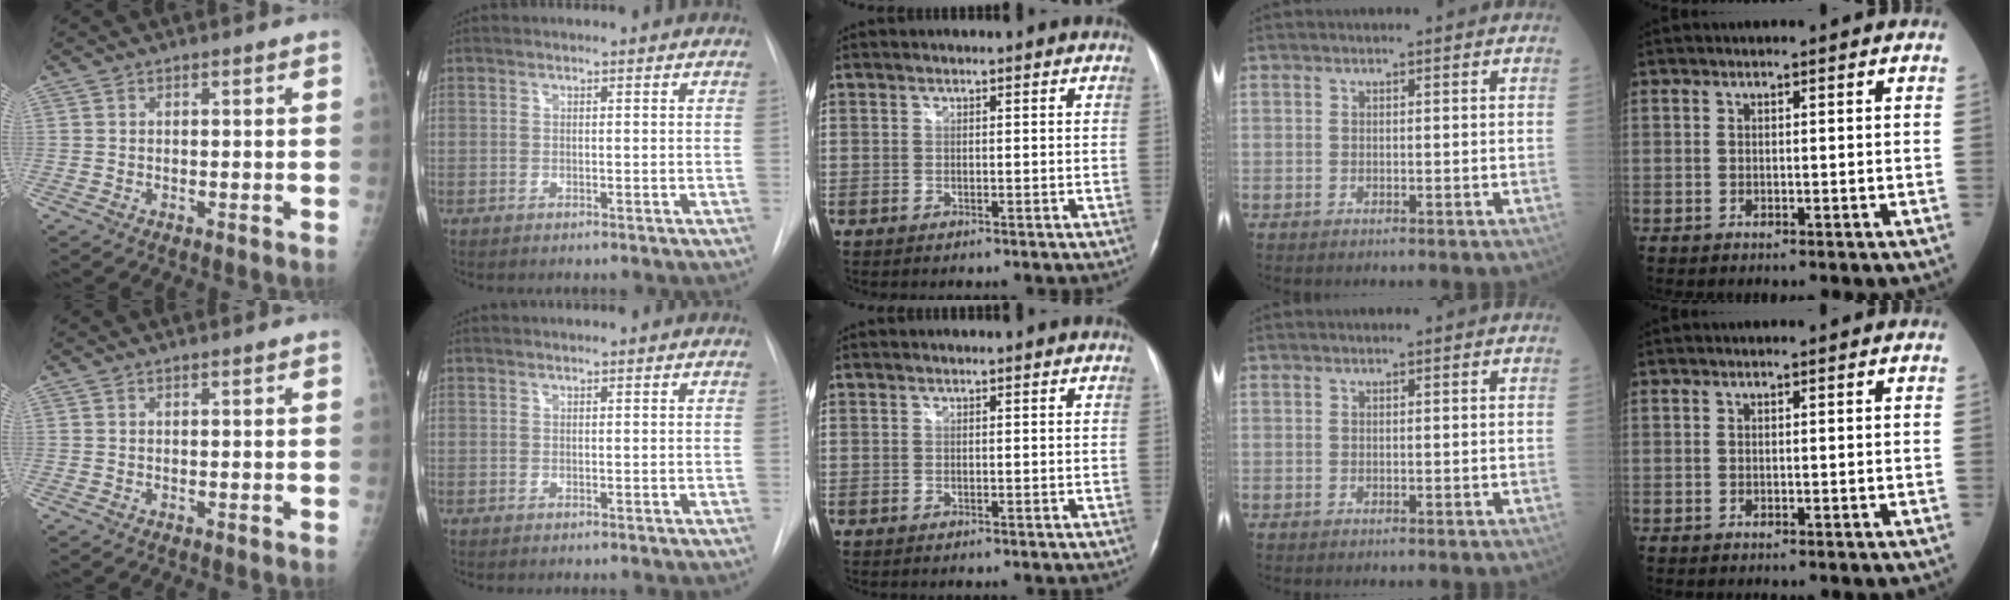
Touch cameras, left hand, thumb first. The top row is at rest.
{}